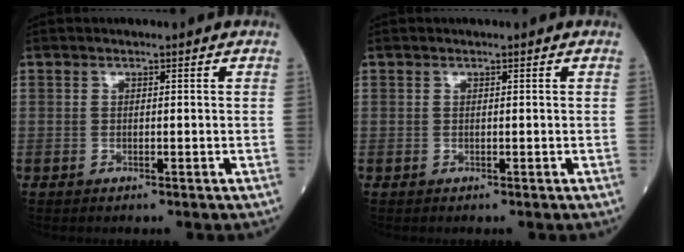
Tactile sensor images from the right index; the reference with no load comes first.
{"total": 0.0}